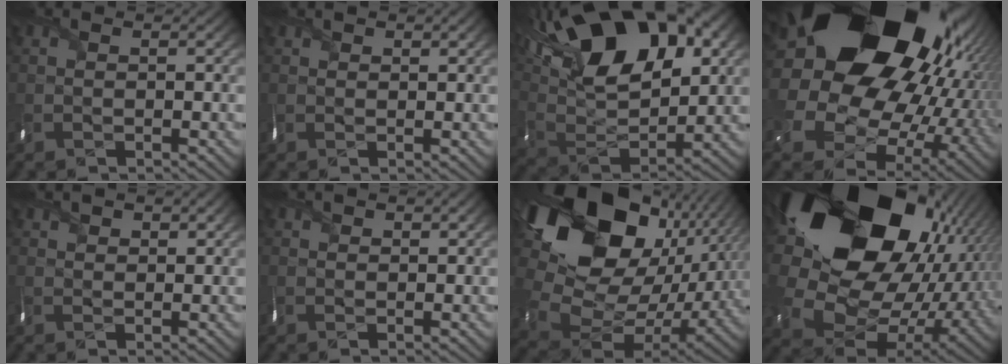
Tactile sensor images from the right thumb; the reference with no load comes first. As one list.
[{"total": 2.0, "force": [1.3, 1.2, 0.9], "torque": [-0.020, 0.004, 0.024]}, {"total": 20.0, "force": [9.7, 10.4, 14.0], "torque": [-0.274, 0.053, 0.151]}, {"total": 25.5, "force": [8.8, 18.7, 15.1], "torque": [-0.337, -0.009, 0.152]}, {"total": 3.0, "force": [2.2, 1.5, 1.3], "torque": [-0.030, 0.004, 0.038]}, {"total": 2.3, "force": [1.6, 1.3, 1.1], "torque": [-0.023, 0.005, 0.029]}, {"total": 21.1, "force": [7.5, 14.6, 13.4], "torque": [-0.298, -0.006, 0.163]}, {"total": 23.7, "force": [7.2, 17.0, 14.8], "torque": [-0.321, -0.023, 0.151]}]